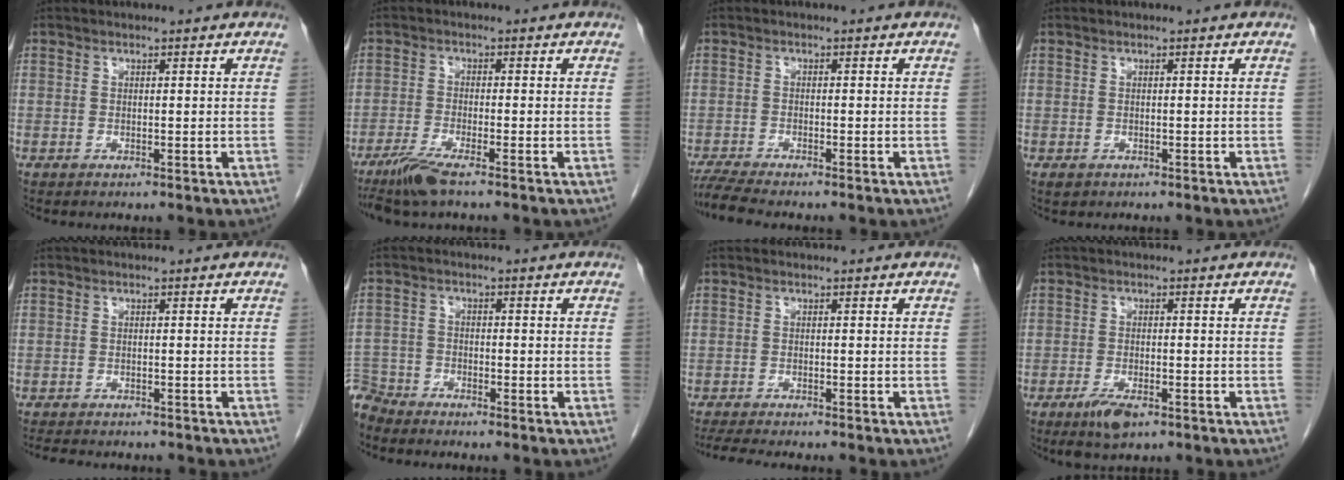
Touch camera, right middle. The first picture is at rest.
{"total": 5.0, "force": [-3.7, 0.1, 3.4], "torque": [-0.074, -0.015, -0.073]}
{"total": 4.2, "force": [-3.8, -0.6, 1.7], "torque": [-0.034, -0.017, -0.070]}
{"total": 0.8, "force": [-0.4, 0.6, 0.3], "torque": [-0.008, 0.001, -0.001]}
{"total": 8.3, "force": [-7.3, 2.3, 3.2], "torque": [-0.050, -0.001, -0.097]}
{"total": 5.6, "force": [-5.4, 1.4, -0.3], "torque": [0.007, -0.006, -0.109]}
{"total": 6.7, "force": [-5.9, 0.3, 3.2], "torque": [-0.046, -0.014, -0.093]}
{"total": 4.3, "force": [-2.7, 1.3, 3.0], "torque": [-0.063, -0.006, -0.043]}